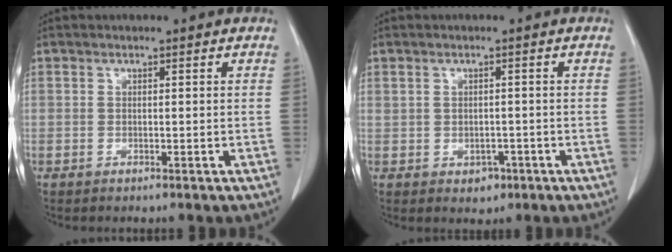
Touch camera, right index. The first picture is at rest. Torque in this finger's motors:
{"motor_torque": [0.07, 0.15, 0.05, 0.02]}